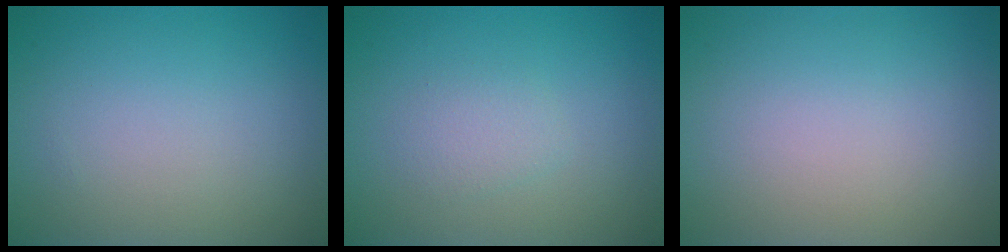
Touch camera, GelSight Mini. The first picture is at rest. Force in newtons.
{"total": 1.4, "press": 1.4, "slide": 0.1}
{"total": 0.0}